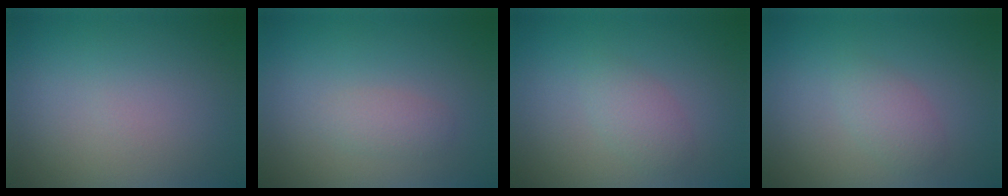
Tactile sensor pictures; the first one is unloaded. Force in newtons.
{"total": 1.4, "press": 1.4, "slide": 0.1}
{"total": 1.8, "press": 1.8, "slide": 0.2}
{"total": 1.8, "press": 1.8, "slide": 0.2}